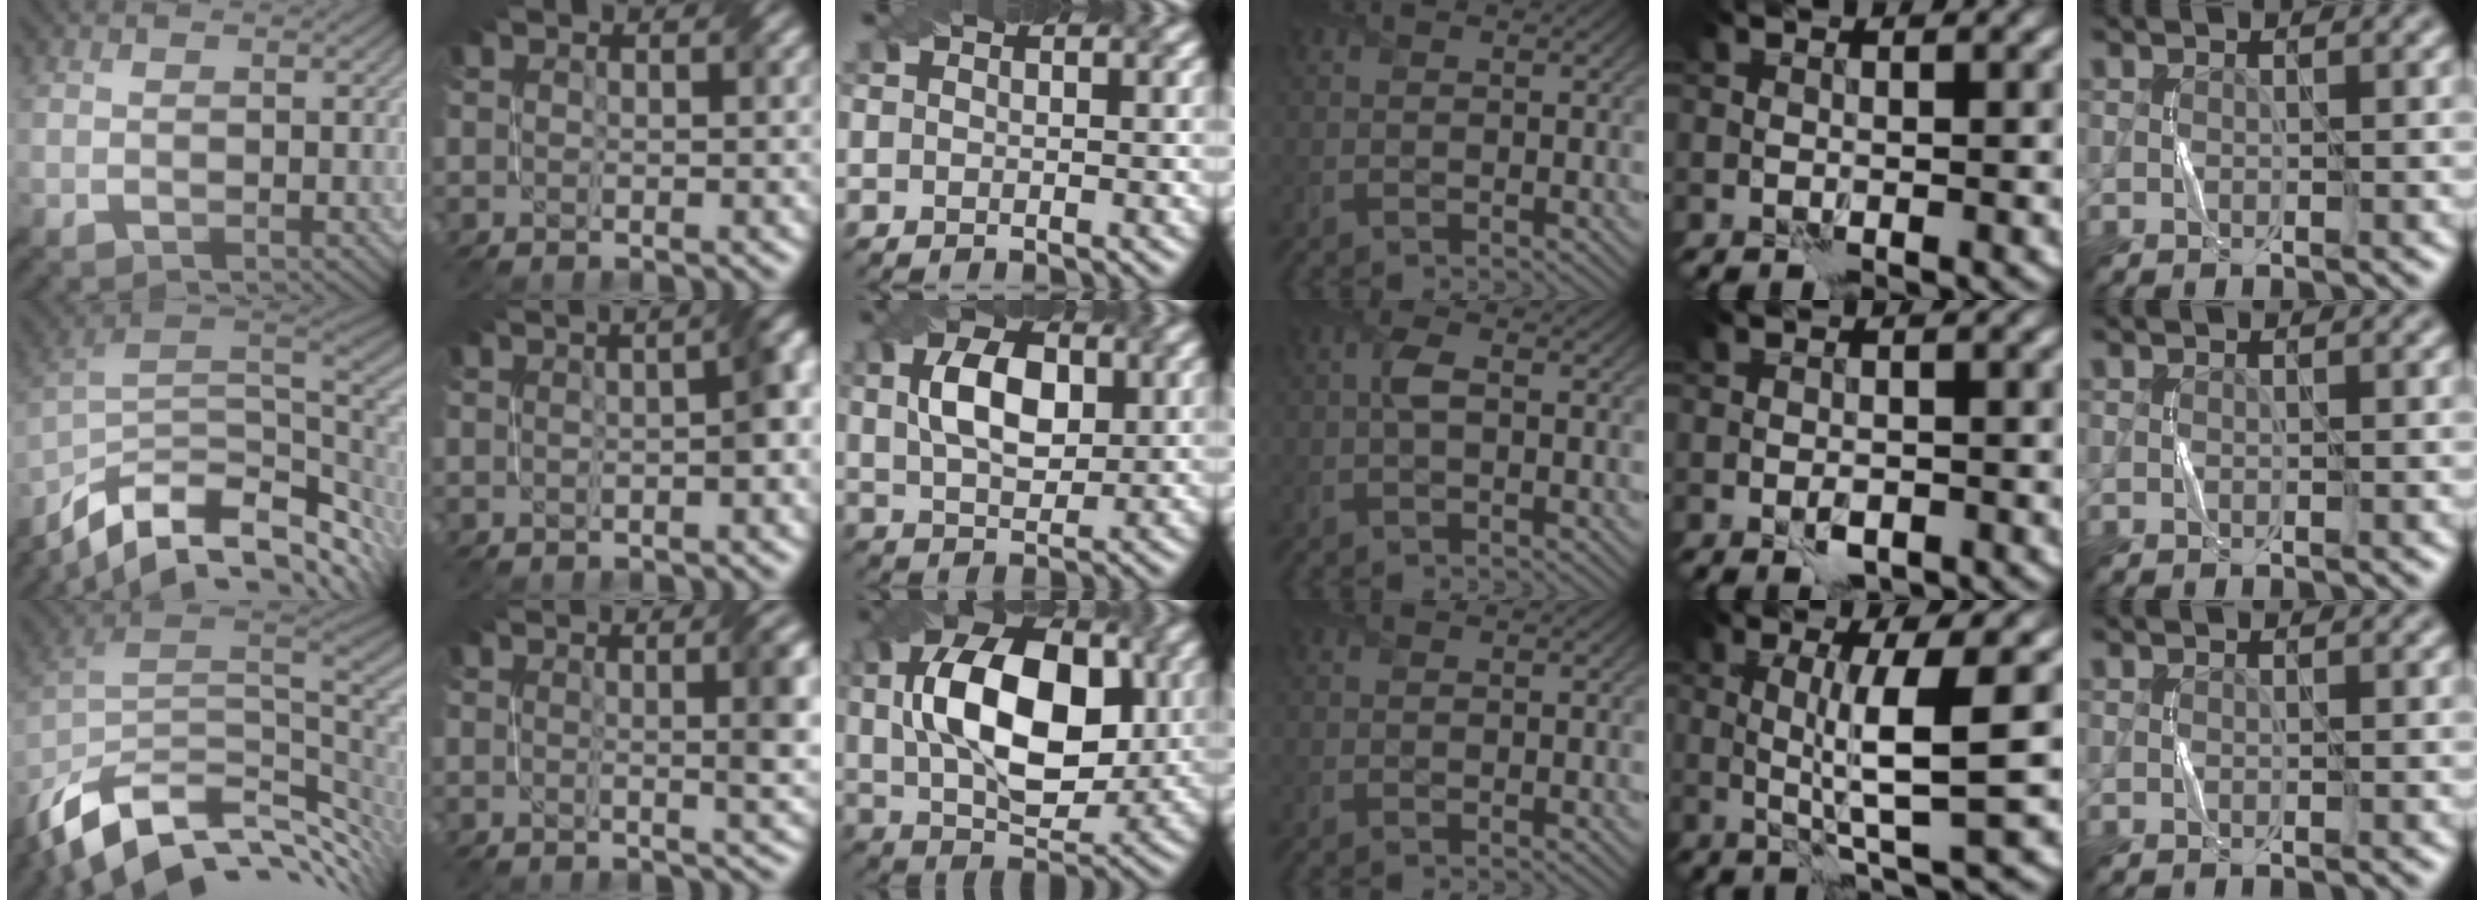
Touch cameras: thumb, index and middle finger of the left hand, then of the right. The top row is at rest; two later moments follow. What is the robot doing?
{"motion": "twist", "object": "screw"}